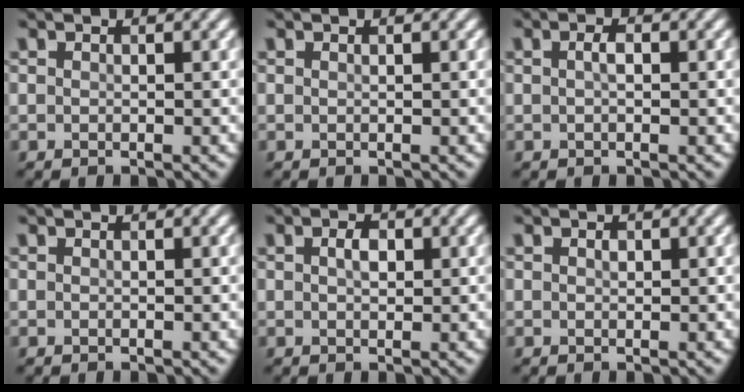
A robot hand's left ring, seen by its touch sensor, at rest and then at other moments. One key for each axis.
{"total": 0.0}
{"total": 1.1, "fx": 0.1, "fy": 0.4, "fz": 1.0, "tx": -0.022, "ty": 0.001, "tz": 0.000}
{"total": 0.0}
{"total": 1.7, "fx": 0.4, "fy": 1.0, "fz": 1.3, "tx": -0.024, "ty": 0.003, "tz": 0.006}
{"total": 0.6, "fx": 0.2, "fy": 0.4, "fz": 0.4, "tx": -0.007, "ty": 0.001, "tz": 0.001}